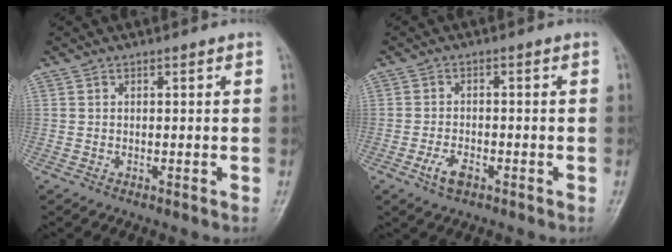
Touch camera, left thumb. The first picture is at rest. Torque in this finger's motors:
{"motor_torque": [-0.04, 0.08, 0.05, 0.02, 0.00]}